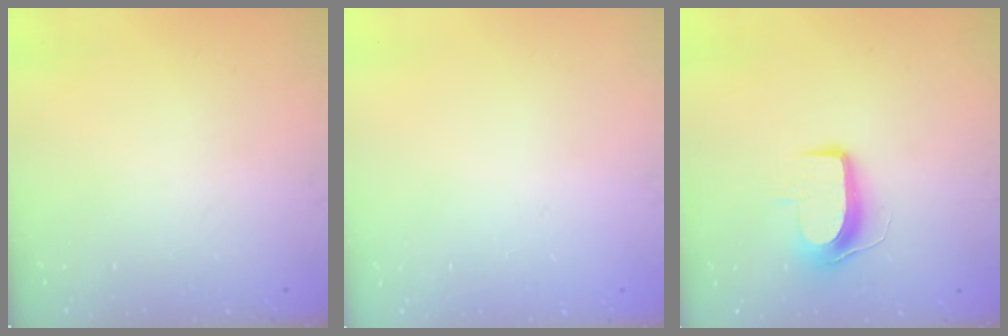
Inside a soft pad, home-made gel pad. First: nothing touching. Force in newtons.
{"total": 0.0}
{"total": 8.7, "press": 8.6, "slide": 0.5}